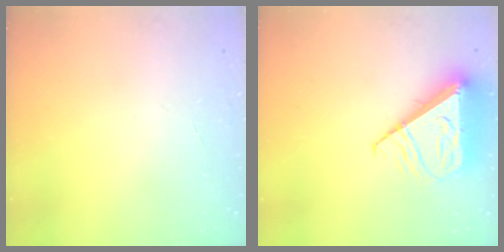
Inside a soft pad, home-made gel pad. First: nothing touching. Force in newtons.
{"total": 9.5, "press": 9.4, "slide": 1.2}